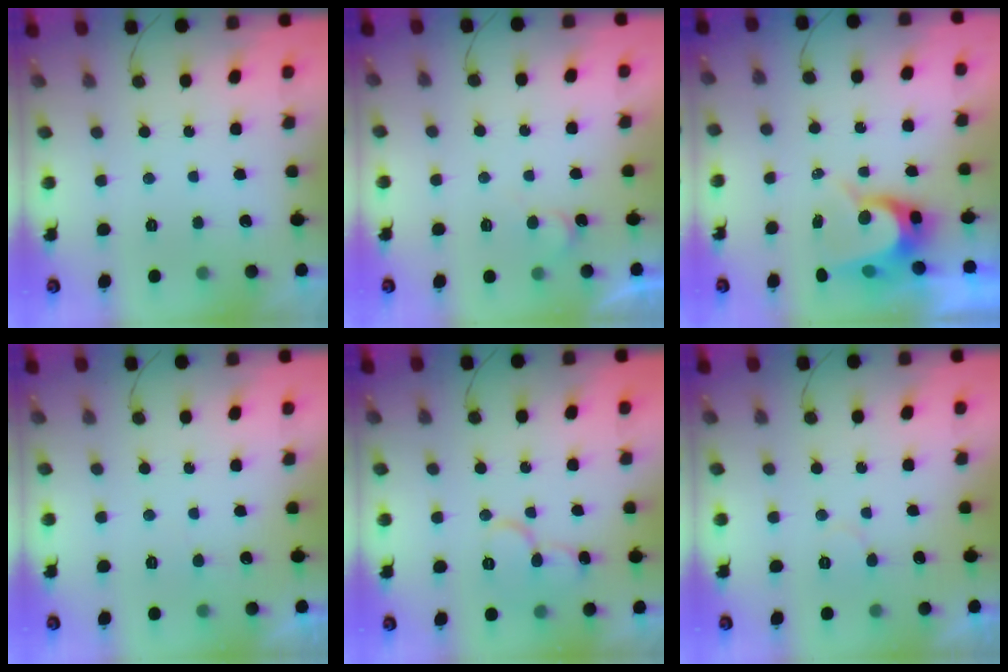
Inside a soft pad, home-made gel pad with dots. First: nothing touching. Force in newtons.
{"total": 4.3, "press": 4.2, "slide": 0.5}
{"total": 8.2, "press": 8.2, "slide": 0.5}
{"total": 4.1, "press": 4.1, "slide": 0.4}
{"total": 8.9, "press": 8.8, "slide": 1.1}
{"total": 4.3, "press": 4.3, "slide": 0.4}